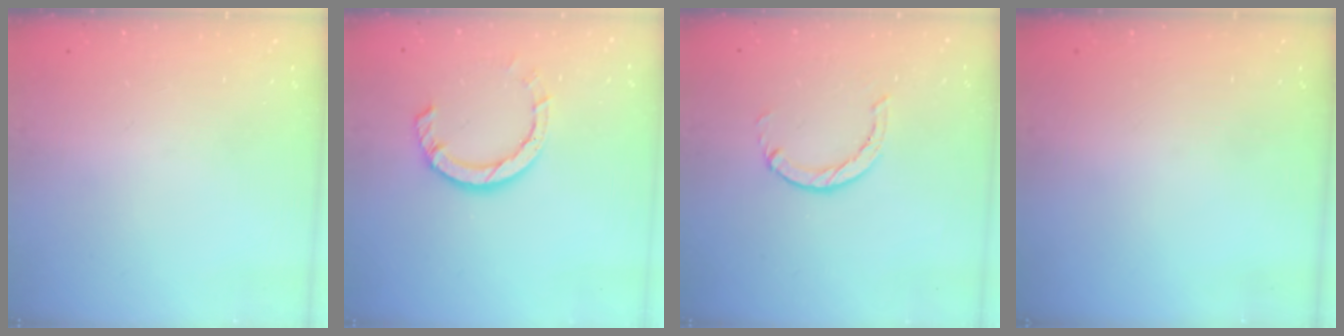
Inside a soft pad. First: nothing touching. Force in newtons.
{"total": 7.1, "press": 7.0, "slide": 1.1}
{"total": 1.2, "press": 1.2, "slide": 0.2}
{"total": 0.0}